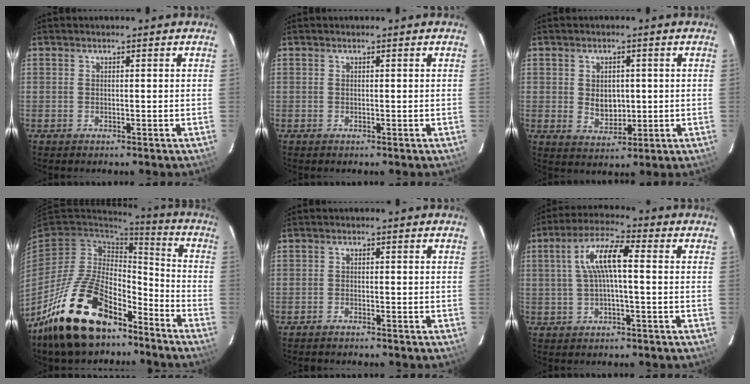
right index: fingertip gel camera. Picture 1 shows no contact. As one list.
[{"total": 0.0}, {"total": 5.1, "force": [0.2, 3.9, 3.3], "torque": [-0.055, -0.003, 0.012]}, {"total": 21.6, "force": [-14.7, 10.2, 12.1], "torque": [-0.247, 0.005, -0.243]}, {"total": 1.5, "force": [-1.5, 0.3, 0.2], "torque": [-0.018, 0.000, -0.027]}, {"total": 7.9, "force": [0.6, 1.6, 7.7], "torque": [-0.152, 0.017, 0.014]}]